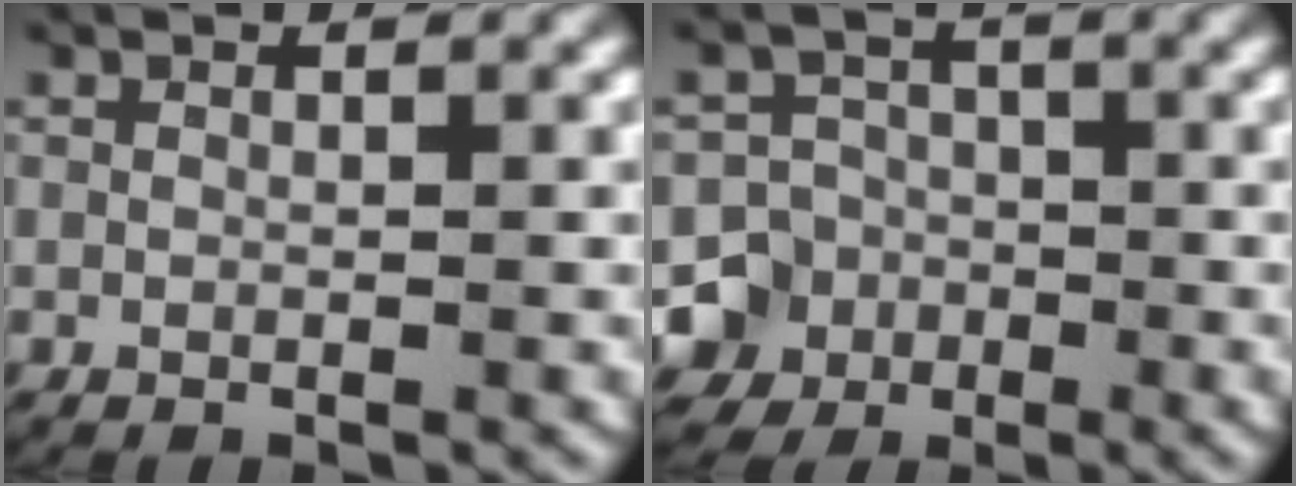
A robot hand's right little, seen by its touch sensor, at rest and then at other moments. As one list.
[{"total": 10.0, "force": [-4.1, 8.9, 2.1], "torque": [-0.066, -0.046, -0.071]}]